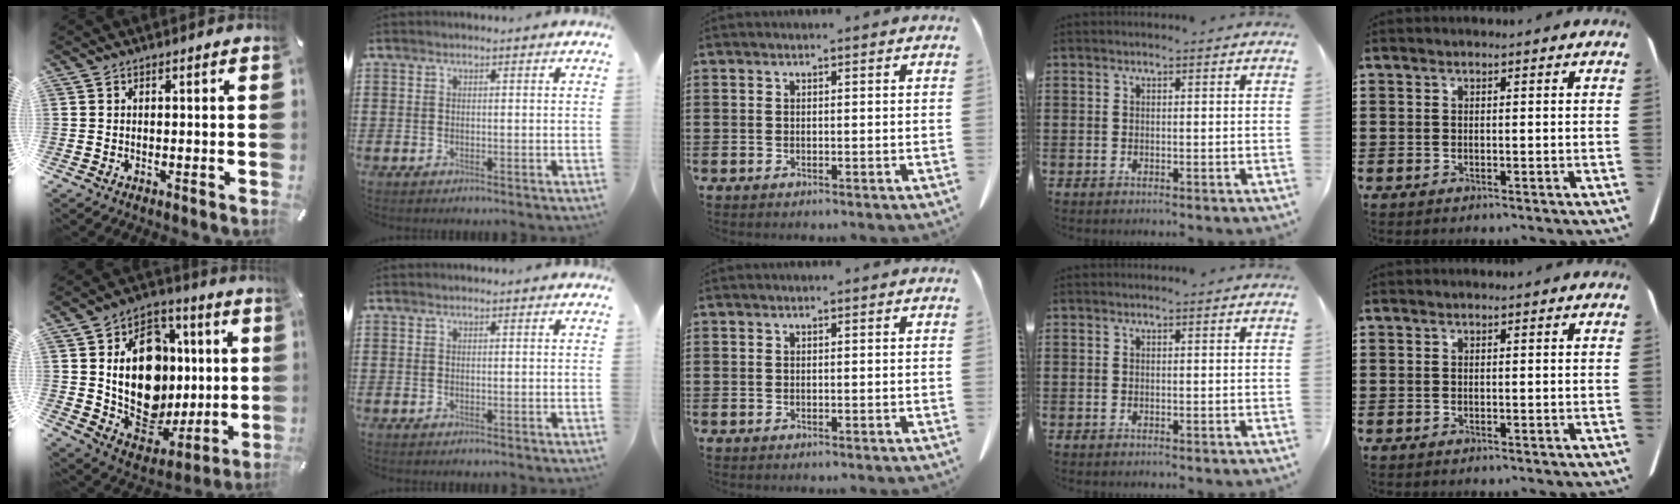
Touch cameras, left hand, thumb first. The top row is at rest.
{"thumb": {"total": 20.3, "force": [2.2, 15.7, 12.8], "torque": [-0.230, -0.015, 0.045]}}